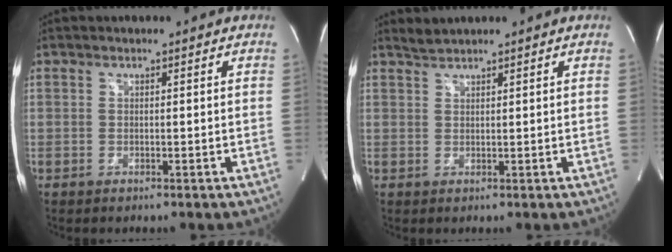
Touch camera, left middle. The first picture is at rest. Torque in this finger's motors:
{"motor_torque": [0.13, 0.17, -0.08, 0.00]}